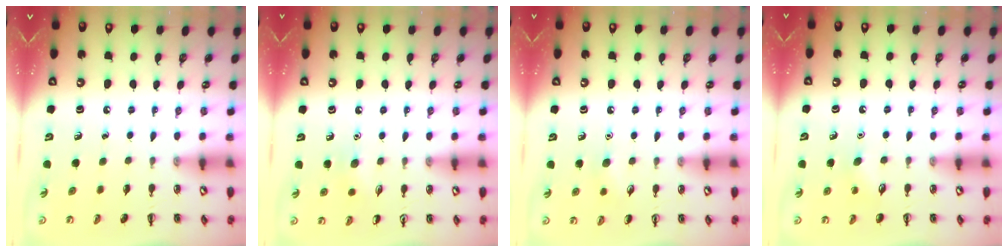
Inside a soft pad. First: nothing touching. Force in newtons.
{"total": 5.7, "press": 5.5, "slide": 1.6}
{"total": 5.2, "press": 5.0, "slide": 1.5}
{"total": 3.4, "press": 3.3, "slide": 0.7}